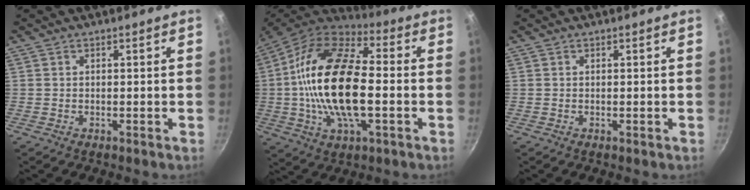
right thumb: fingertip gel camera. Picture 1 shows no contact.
{"total": 22.6, "force": [-1.3, 10.8, 19.8], "torque": [-0.371, 0.029, -0.039]}
{"total": 0.0}